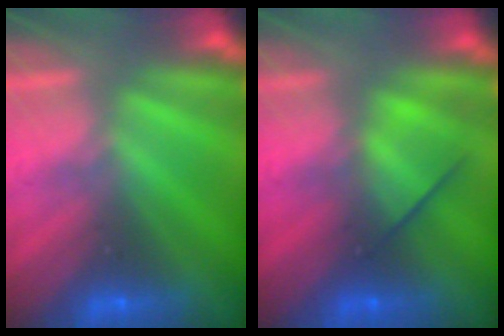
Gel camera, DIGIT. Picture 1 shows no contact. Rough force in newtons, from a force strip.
{"total": 2.5}